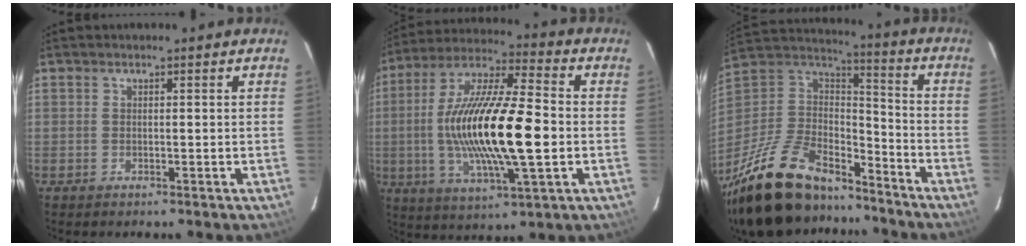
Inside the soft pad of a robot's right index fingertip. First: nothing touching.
{"total": 21.8, "force": [-2.1, 4.7, 21.1], "torque": [-0.403, -0.004, -0.042]}
{"total": 28.9, "force": [-21.2, 11.9, 15.5], "torque": [-0.325, -0.007, -0.348]}